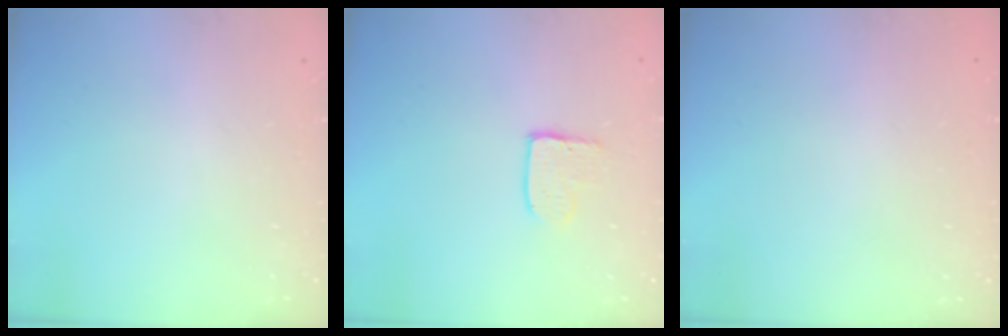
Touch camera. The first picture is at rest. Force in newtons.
{"total": 3.6, "press": 3.6, "slide": 0.3}
{"total": 0.0}